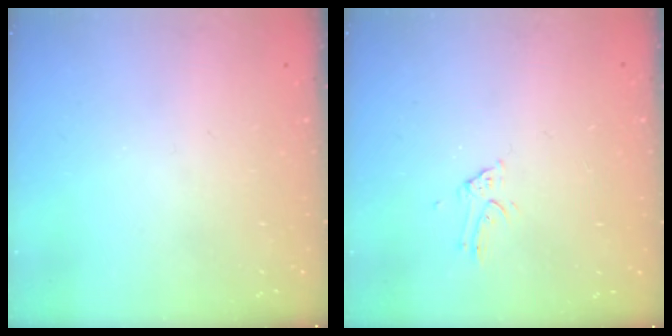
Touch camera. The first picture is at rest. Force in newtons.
{"total": 1.6, "press": 1.5, "slide": 0.1}